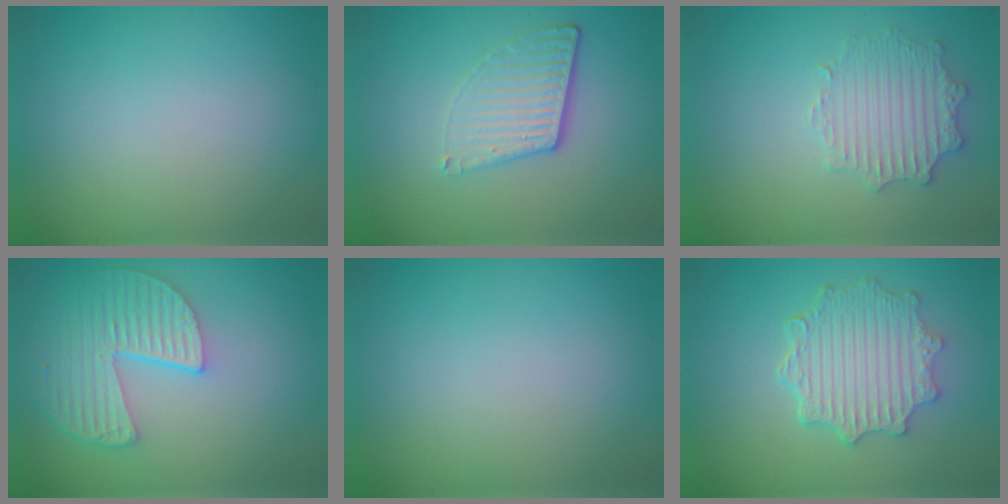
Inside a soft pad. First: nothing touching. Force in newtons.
{"total": 4.1, "press": 2.7, "slide": 3.1}
{"total": 2.9, "press": 2.9, "slide": 0.1}
{"total": 5.2, "press": 4.2, "slide": 3.2}
{"total": 0.0}
{"total": 5.1, "press": 4.1, "slide": 2.9}